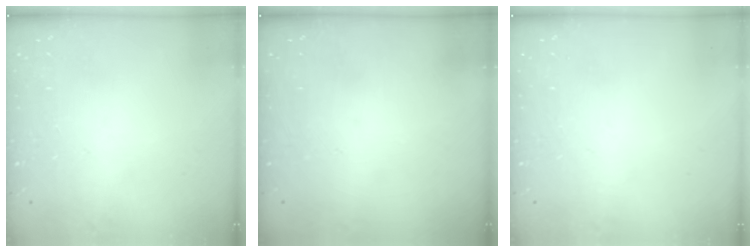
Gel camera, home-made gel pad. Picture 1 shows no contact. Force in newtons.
{"total": 0.0}
{"total": 0.0}